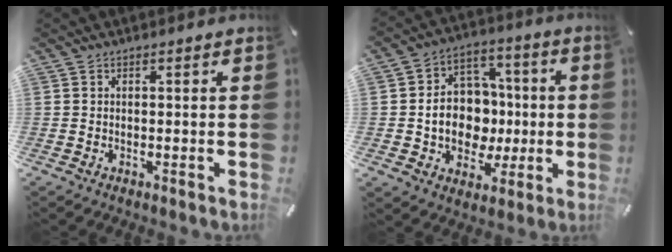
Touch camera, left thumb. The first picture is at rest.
{"total": 13.2, "force": [-0.9, 11.3, 6.8], "torque": [-0.121, 0.009, -0.006]}